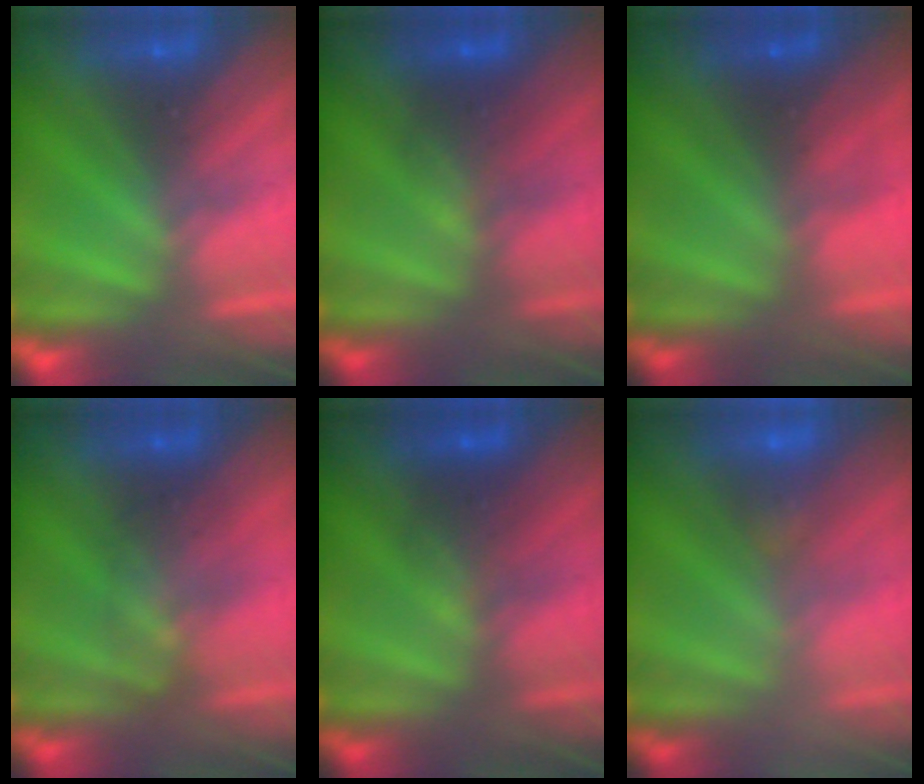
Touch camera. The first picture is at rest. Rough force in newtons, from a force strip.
{"total": 2.2}
{"total": 2.1}
{"total": 2.2}
{"total": 2.2}
{"total": 2.2}